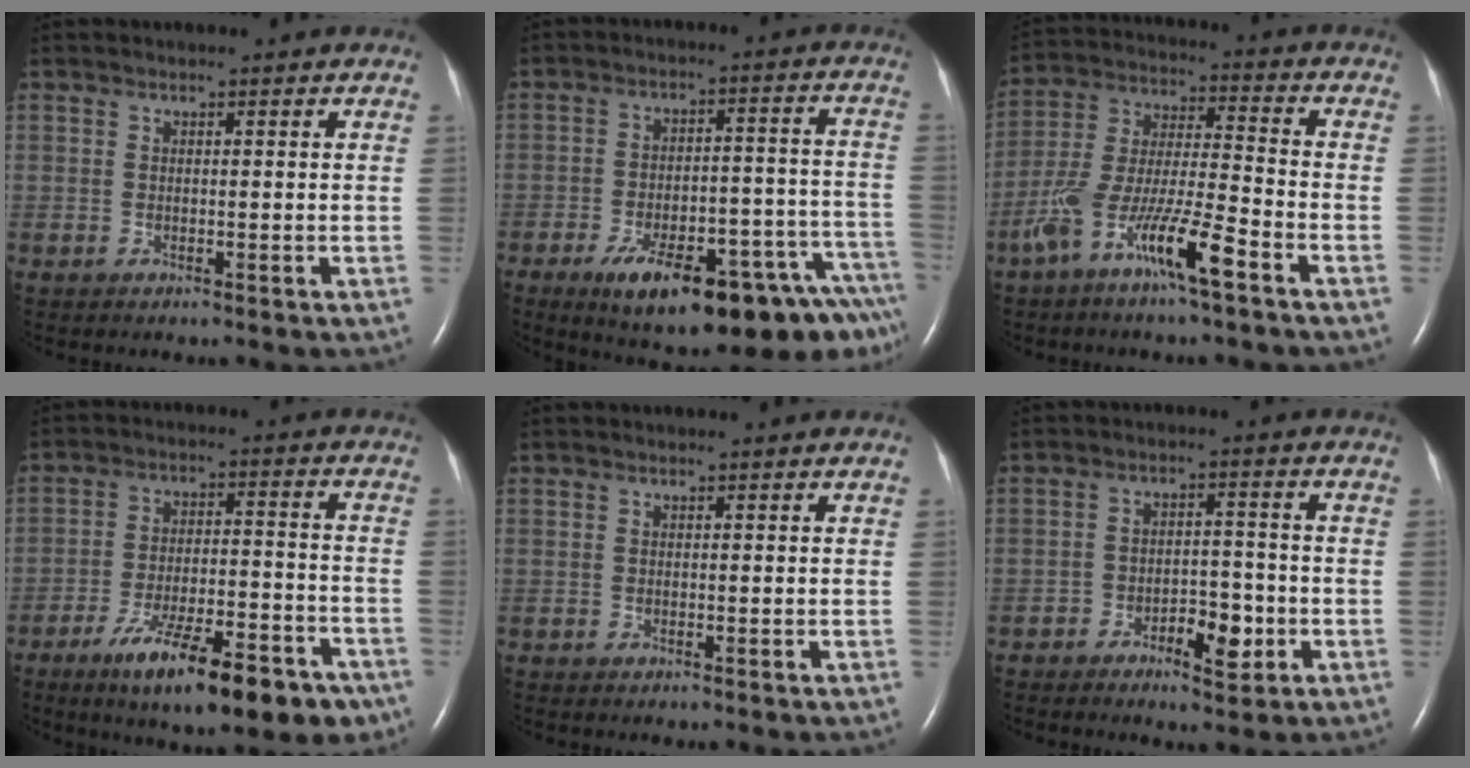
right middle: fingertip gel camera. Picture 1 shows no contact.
{"total": 21.1, "force": [-14.3, 4.3, 14.9], "torque": [-0.126, 0.028, -0.199]}
{"total": 11.7, "force": [-6.8, 1.1, 9.5], "torque": [-0.196, -0.005, -0.133]}
{"total": 16.6, "force": [-10.9, 4.4, 11.7], "torque": [-0.144, 0.003, -0.167]}
{"total": 0.0}
{"total": 5.6, "force": [-2.8, 2.5, 4.2], "torque": [-0.064, 0.009, -0.039]}